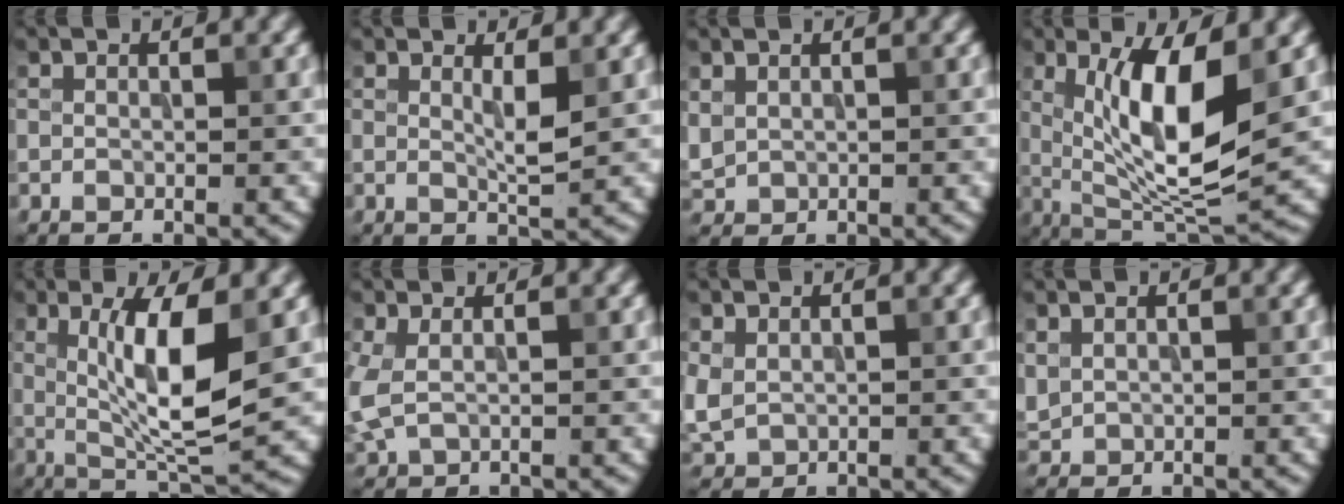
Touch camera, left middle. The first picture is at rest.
{"total": 1.7, "force": [0.6, 0.2, 1.6], "torque": [-0.029, -0.007, 0.010]}
{"total": 1.3, "force": [0.5, 1.1, 0.5], "torque": [-0.012, 0.000, 0.016]}
{"total": 9.2, "force": [1.6, 2.6, 8.6], "torque": [-0.143, -0.014, 0.035]}
{"total": 7.6, "force": [1.0, 1.8, 7.3], "torque": [-0.126, -0.011, 0.023]}
{"total": 2.1, "force": [0.2, 1.2, 1.7], "torque": [-0.049, 0.000, 0.004]}
{"total": 2.3, "force": [0.3, 1.8, 1.3], "torque": [-0.040, -0.004, 0.011]}
{"total": 1.1, "force": [0.6, 0.9, 0.3], "torque": [-0.006, 0.001, 0.017]}